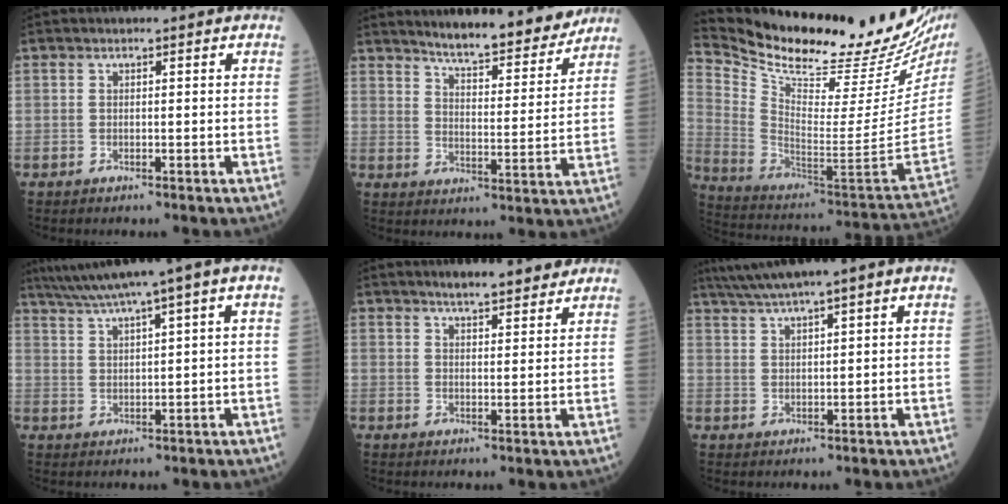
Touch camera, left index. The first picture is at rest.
{"total": 13.2, "force": [12.3, 1.5, 4.8], "torque": [-0.065, -0.015, 0.169]}
{"total": 31.5, "force": [27.4, 4.9, 14.7], "torque": [-0.256, -0.094, 0.388]}
{"total": 8.5, "force": [5.8, -1.1, 6.2], "torque": [-0.104, 0.031, 0.097]}
{"total": 6.8, "force": [6.0, 1.2, 3.1], "torque": [-0.046, 0.014, 0.083]}
{"total": 6.9, "force": [5.2, -0.9, 4.5], "torque": [-0.085, 0.028, 0.093]}